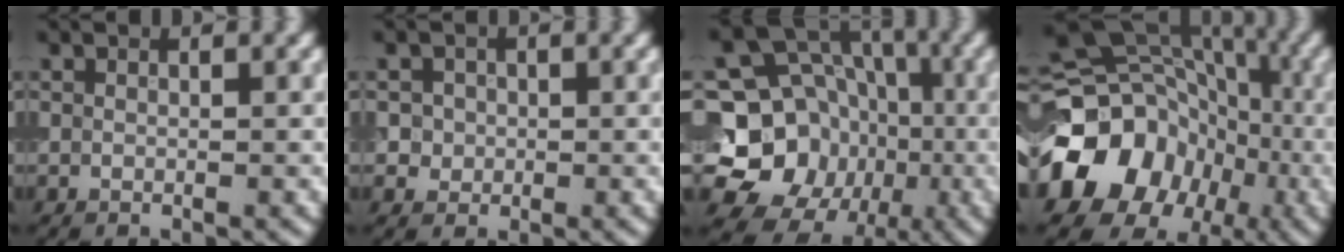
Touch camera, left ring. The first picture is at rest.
{"total": 2.0, "force": [0.3, 1.9, 0.6], "torque": [0.004, 0.000, 0.010]}
{"total": 13.2, "force": [-2.8, 11.6, 5.7], "torque": [-0.101, -0.017, -0.062]}
{"total": 16.5, "force": [-5.5, 14.0, 6.7], "torque": [-0.140, -0.015, -0.118]}